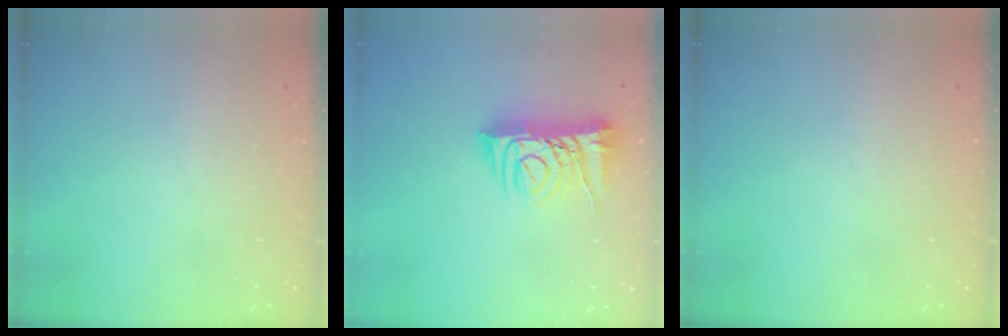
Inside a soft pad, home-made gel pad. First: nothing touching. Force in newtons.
{"total": 9.9, "press": 9.8, "slide": 1.4}
{"total": 0.0}